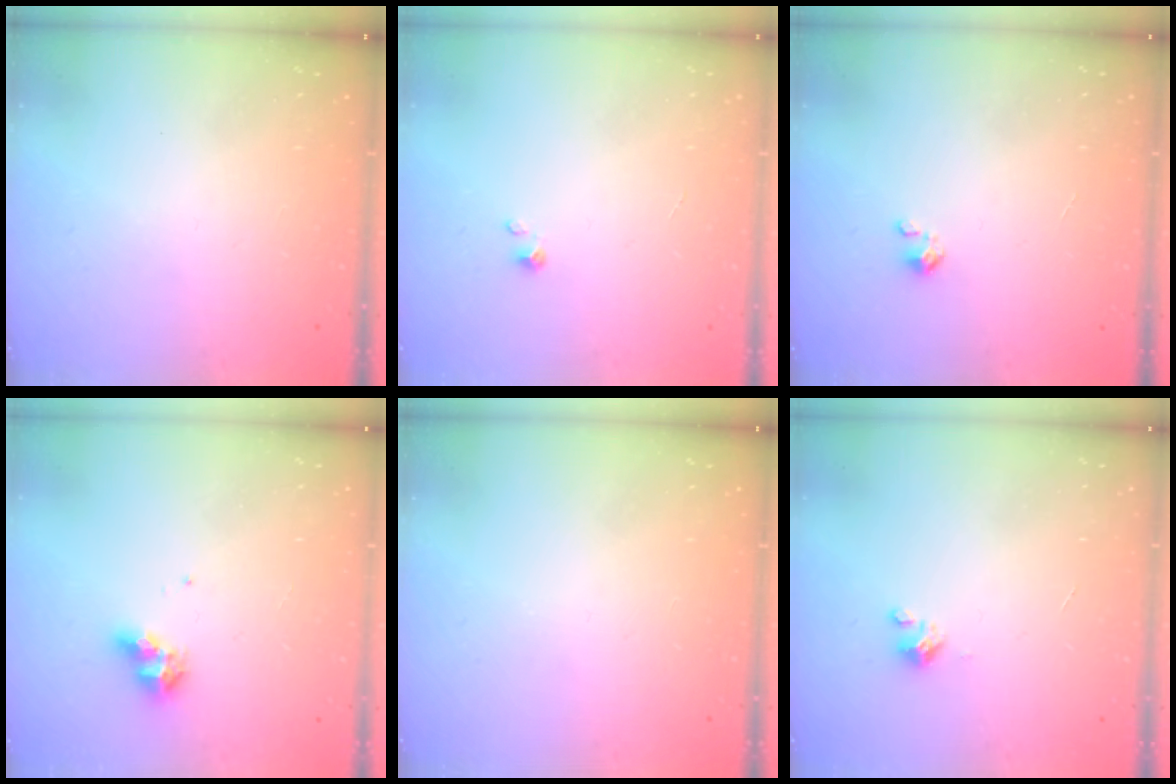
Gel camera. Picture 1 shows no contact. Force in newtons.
{"total": 0.7, "press": 0.7, "slide": 0.1}
{"total": 0.0}
{"total": 6.1, "press": 6.1, "slide": 1.0}
{"total": 0.0}
{"total": 2.0, "press": 2.0, "slide": 0.2}